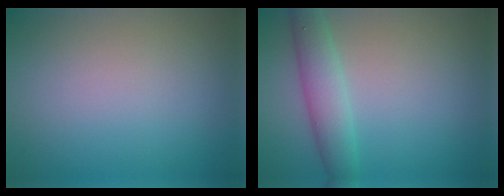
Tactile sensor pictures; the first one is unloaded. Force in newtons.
{"total": 3.5, "press": 3.5, "slide": 0.2}